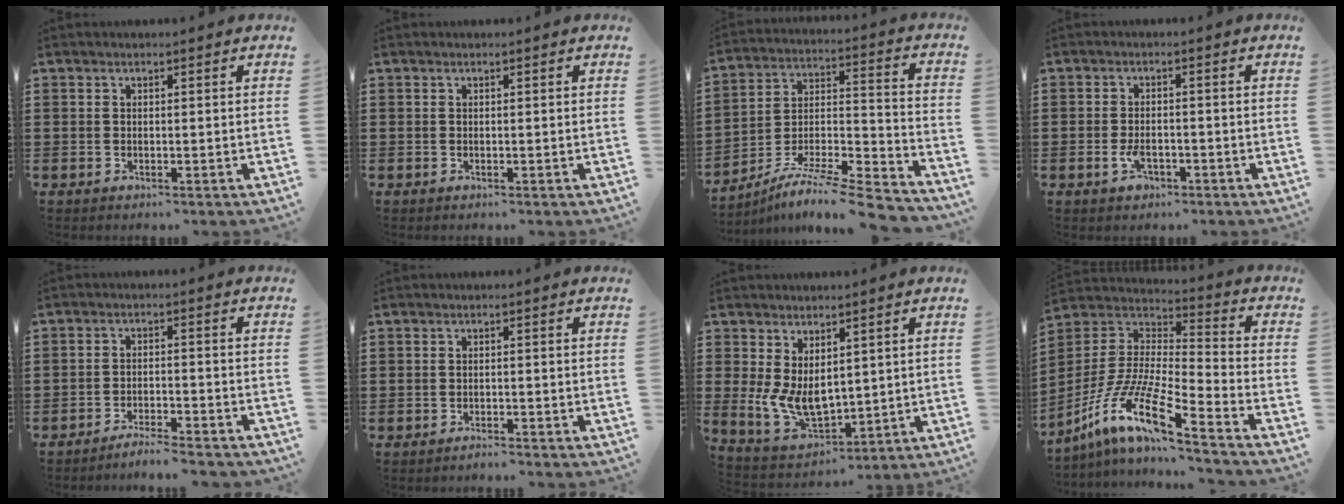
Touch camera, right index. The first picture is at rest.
{"total": 0.0}
{"total": 9.2, "force": [-8.1, 0.6, 4.2], "torque": [-0.059, 0.010, -0.160]}
{"total": 2.7, "force": [-1.2, 1.4, 2.1], "torque": [-0.047, -0.005, -0.023]}
{"total": 3.2, "force": [-3.1, -0.2, 0.6], "torque": [-0.013, 0.001, -0.064]}
{"total": 0.9, "force": [-0.9, 0.0, 0.1], "torque": [-0.006, 0.001, -0.019]}
{"total": 6.5, "force": [1.4, 4.1, 4.8], "torque": [-0.113, -0.002, 0.030]}
{"total": 12.3, "force": [-8.6, 1.4, 8.6], "torque": [-0.199, -0.016, -0.179]}